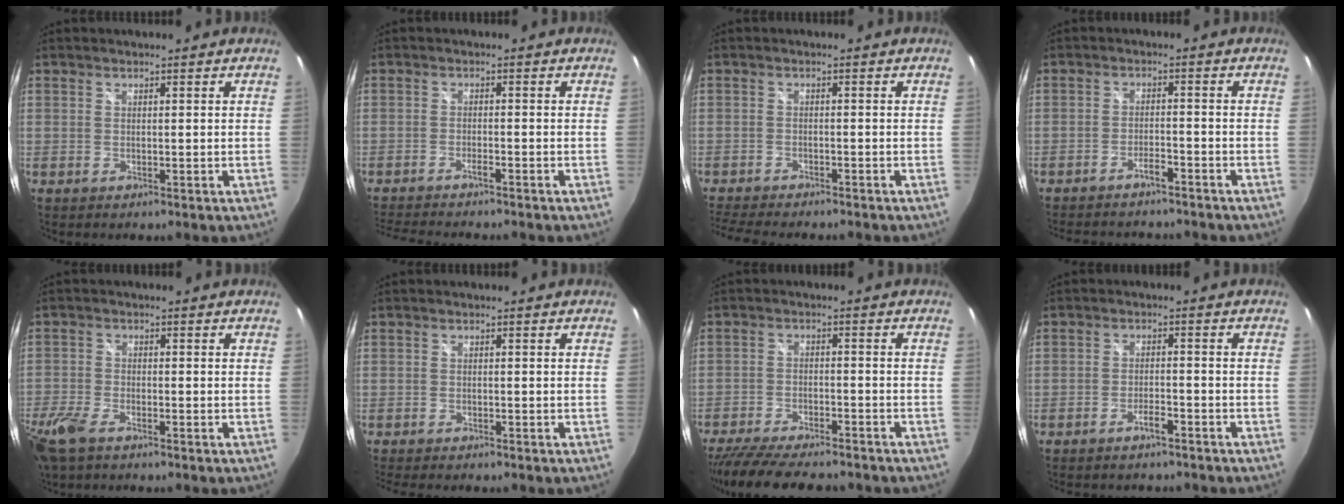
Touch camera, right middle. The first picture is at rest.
{"total": 7.3, "force": [-6.6, 0.4, 3.1], "torque": [-0.077, -0.015, -0.108]}
{"total": 8.8, "force": [-7.9, 1.3, 3.6], "torque": [-0.091, -0.022, -0.130]}
{"total": 8.3, "force": [-7.4, 1.9, 3.2], "torque": [-0.081, -0.005, -0.107]}
{"total": 9.3, "force": [-6.3, 3.7, 5.7], "torque": [-0.153, -0.029, -0.125]}
{"total": 4.5, "force": [-3.9, 0.6, 2.2], "torque": [-0.040, -0.019, -0.063]}
{"total": 16.3, "force": [-13.9, 3.8, 7.6], "torque": [-0.158, -0.032, -0.215]}
{"total": 3.5, "force": [-3.1, 1.0, 1.5], "torque": [-0.041, 0.000, -0.048]}